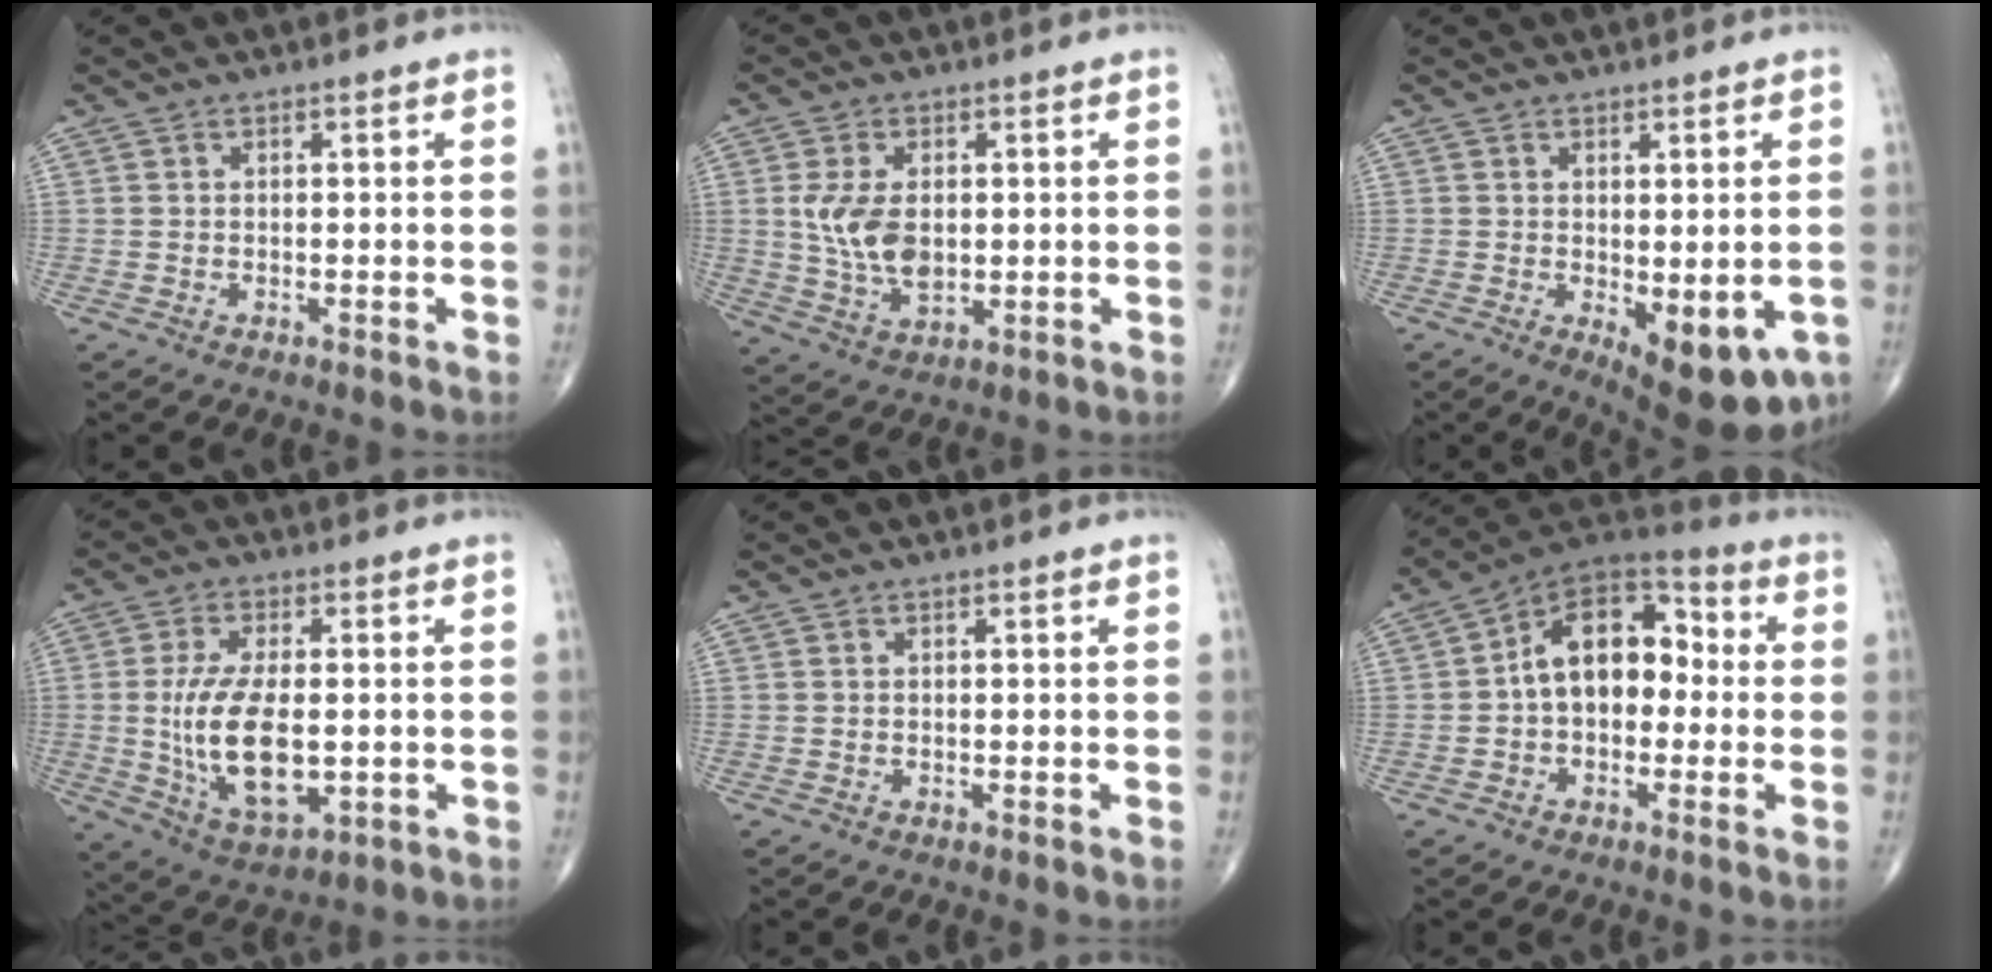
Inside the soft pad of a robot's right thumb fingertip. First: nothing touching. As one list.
[{"total": 9.6, "force": [0.8, 5.7, 7.7], "torque": [-0.144, -0.009, 0.025]}, {"total": 11.0, "force": [-3.5, 4.6, 9.4], "torque": [-0.104, -0.015, -0.035]}, {"total": 14.6, "force": [-1.1, 7.1, 12.7], "torque": [-0.237, -0.013, -0.009]}, {"total": 0.0}, {"total": 14.5, "force": [0.2, 9.5, 11.0], "torque": [-0.131, 0.048, -0.013]}]